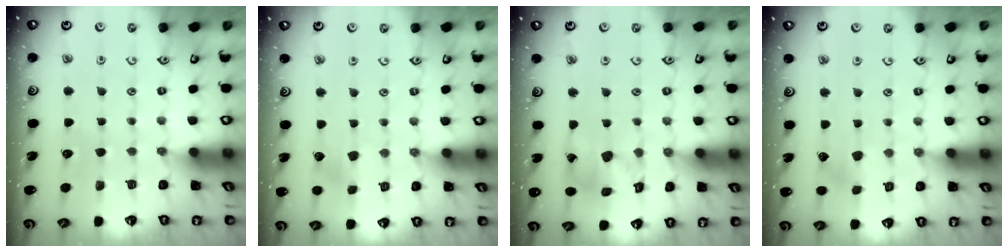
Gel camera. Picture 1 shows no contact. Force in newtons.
{"total": 2.6, "press": 2.6, "slide": 0.4}
{"total": 10.8, "press": 10.7, "slide": 1.1}
{"total": 2.7, "press": 2.7, "slide": 0.7}